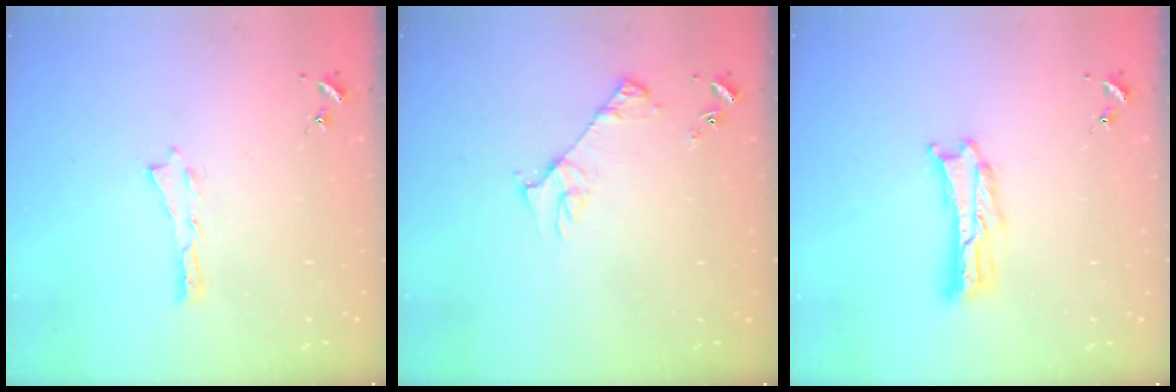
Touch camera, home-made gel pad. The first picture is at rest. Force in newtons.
{"total": 3.8, "press": 3.7, "slide": 0.4}
{"total": 2.8, "press": 2.7, "slide": 0.4}